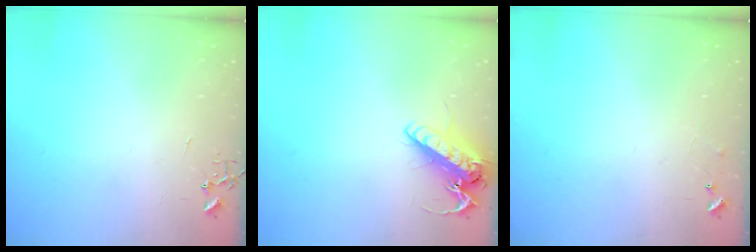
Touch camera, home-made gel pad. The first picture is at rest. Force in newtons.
{"total": 14.1, "press": 13.9, "slide": 2.6}
{"total": 6.4, "press": 6.3, "slide": 0.5}